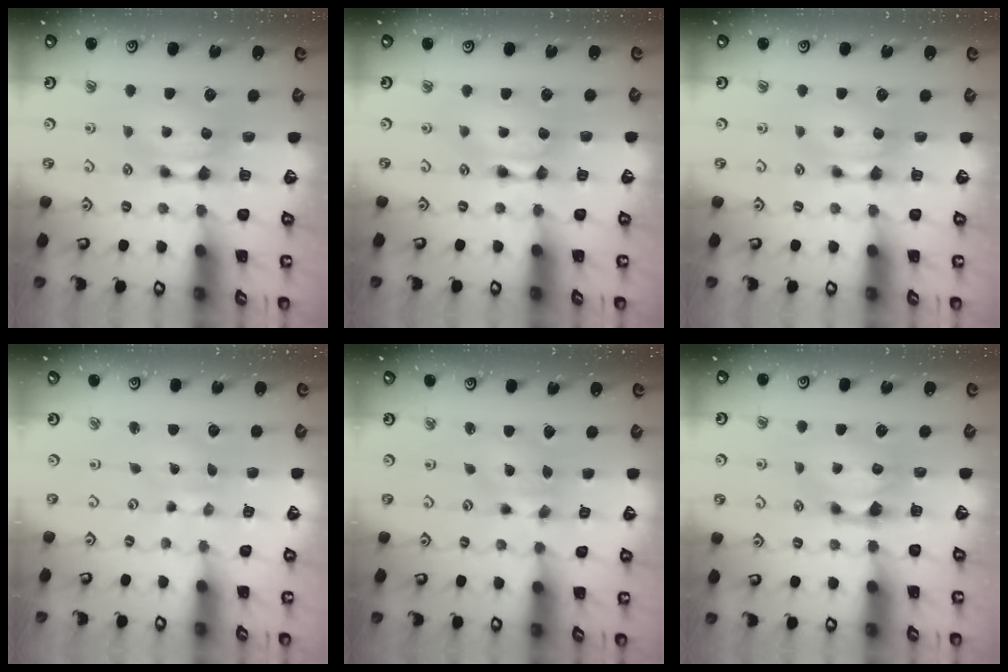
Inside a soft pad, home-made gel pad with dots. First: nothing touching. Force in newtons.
{"total": 1.6, "press": 1.6, "slide": 0.1}
{"total": 0.0}
{"total": 5.9, "press": 5.9, "slide": 0.5}
{"total": 1.3, "press": 0.6, "slide": 1.1}
{"total": 0.6, "press": 0.0, "slide": 0.6}